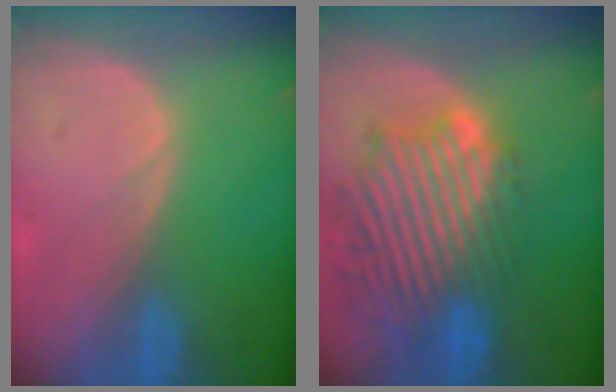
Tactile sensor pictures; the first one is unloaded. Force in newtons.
{"total": 12.9, "press": 11.5, "slide": 5.8}